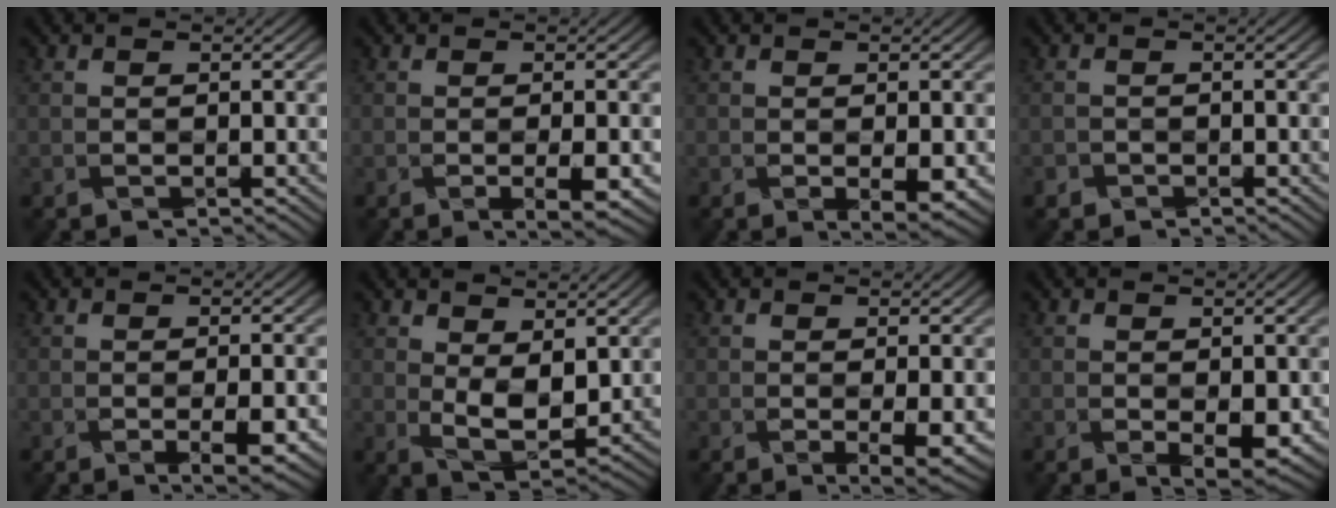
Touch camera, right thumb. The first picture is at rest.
{"total": 3.2, "force": [-0.9, 0.7, 3.0], "torque": [-0.050, -0.007, -0.006]}
{"total": 2.3, "force": [-0.5, 0.6, 2.2], "torque": [-0.042, -0.005, 0.001]}
{"total": 1.1, "force": [-1.0, 0.3, -0.5], "torque": [0.004, -0.010, -0.012]}
{"total": 3.9, "force": [-1.2, 1.0, 3.5], "torque": [-0.057, -0.007, -0.008]}
{"total": 5.1, "force": [1.7, 2.7, 4.0], "torque": [-0.087, -0.013, 0.038]}
{"total": 3.2, "force": [-0.5, 0.7, 3.1], "torque": [-0.054, -0.008, 0.001]}
{"total": 2.4, "force": [-0.3, 0.7, 2.2], "torque": [-0.044, -0.011, 0.008]}